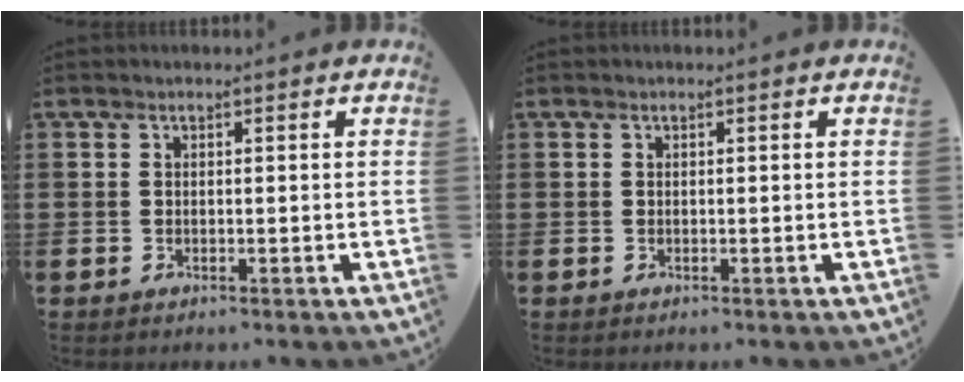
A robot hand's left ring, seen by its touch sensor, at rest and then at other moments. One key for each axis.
{"total": 0.0}